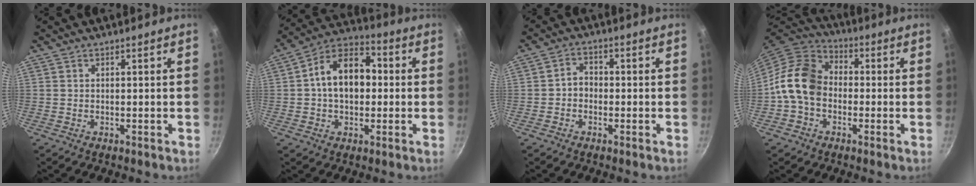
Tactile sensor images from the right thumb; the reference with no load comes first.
{"total": 14.2, "force": [0.8, 9.7, 10.4], "torque": [-0.130, 0.032, -0.006]}
{"total": 3.1, "force": [-0.7, 2.5, 1.6], "torque": [-0.011, 0.014, -0.019]}
{"total": 12.5, "force": [-1.3, 9.7, 7.8], "torque": [-0.113, 0.031, -0.044]}